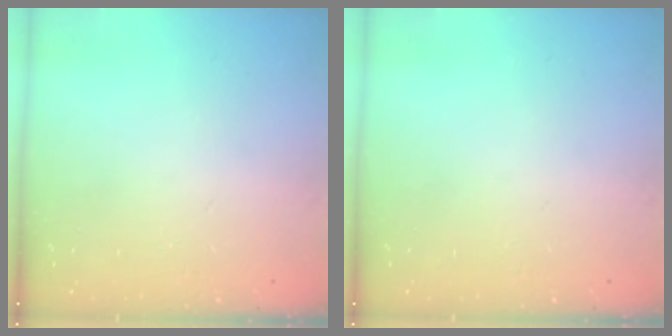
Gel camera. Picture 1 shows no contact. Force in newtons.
{"total": 0.0}